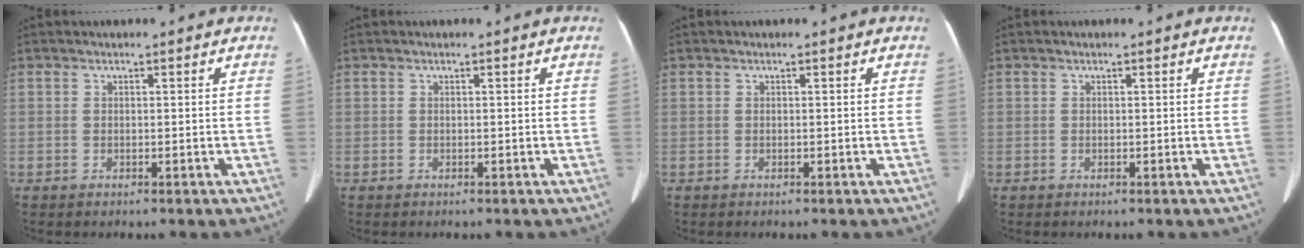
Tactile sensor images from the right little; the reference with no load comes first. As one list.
[{"total": 0.0}, {"total": 0.0}, {"total": 0.0}]